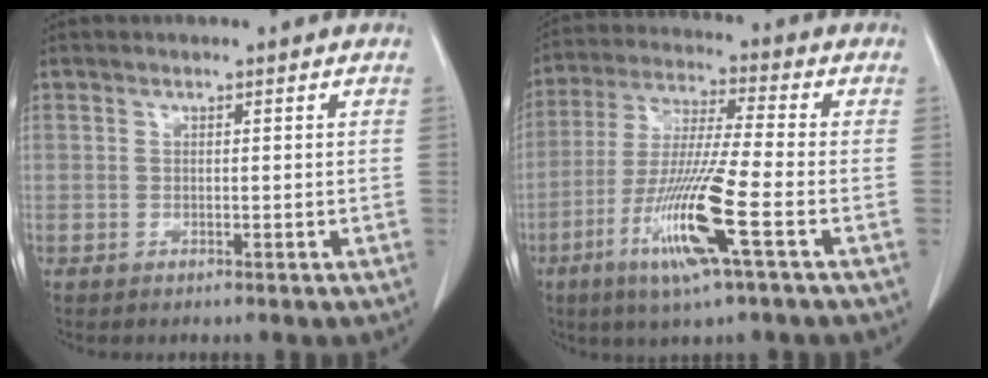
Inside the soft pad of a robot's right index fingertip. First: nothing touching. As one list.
[{"total": 13.3, "force": [-5.3, -0.4, 12.3], "torque": [-0.250, -0.022, -0.102]}]